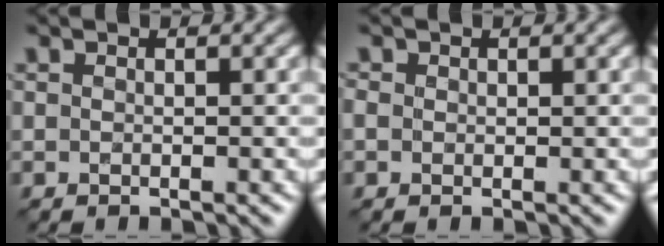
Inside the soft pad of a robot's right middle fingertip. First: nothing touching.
{"total": 0.6, "force": [-0.1, 0.6, 0.0], "torque": [-0.001, 0.008, 0.000]}